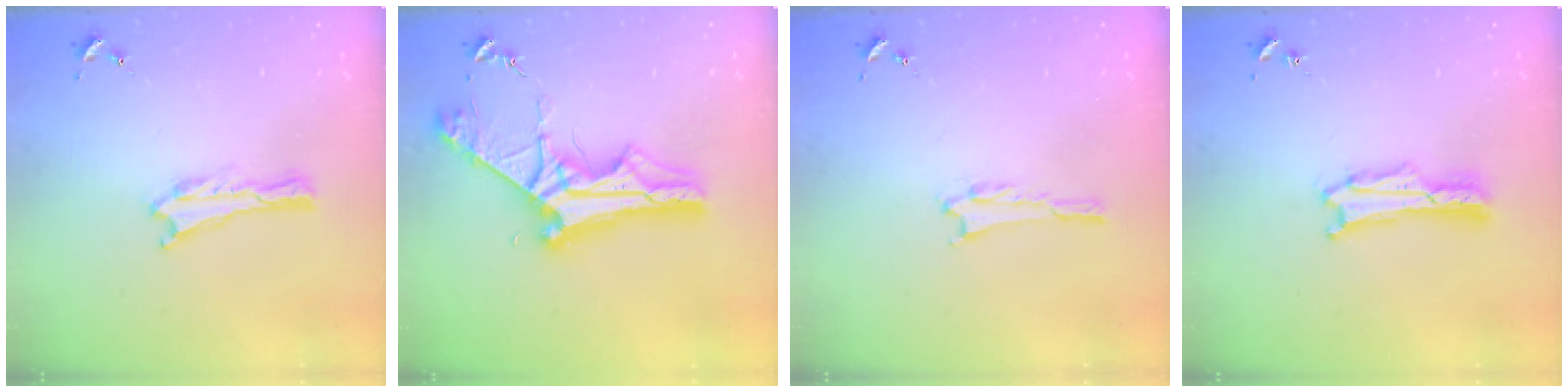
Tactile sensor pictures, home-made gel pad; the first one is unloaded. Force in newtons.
{"total": 9.4, "press": 9.4, "slide": 1.0}
{"total": 1.0, "press": 1.0, "slide": 0.2}
{"total": 1.7, "press": 1.7, "slide": 0.3}